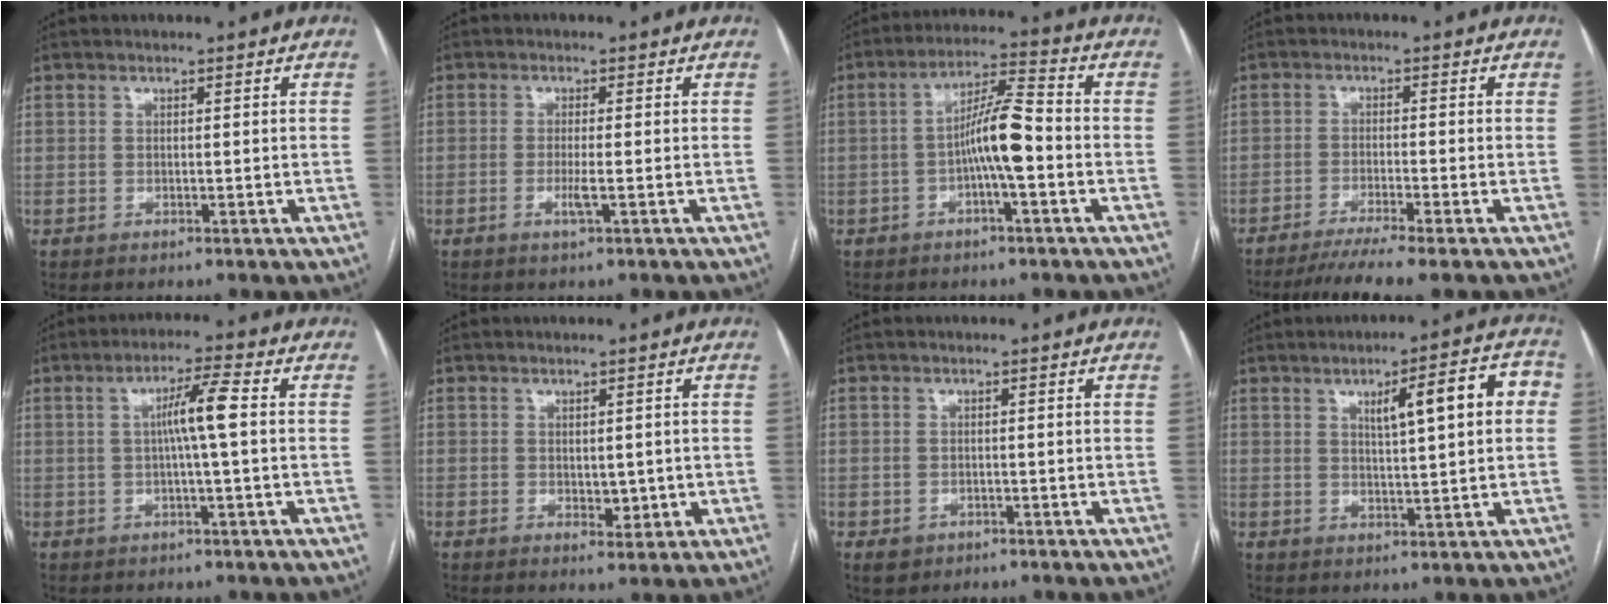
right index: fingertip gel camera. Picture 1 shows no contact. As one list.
[{"total": 2.3, "force": [-0.7, 0.0, 2.1], "torque": [-0.044, -0.005, -0.014]}, {"total": 8.1, "force": [-1.7, 0.9, 7.8], "torque": [-0.143, 0.021, -0.034]}, {"total": 7.7, "force": [-6.2, -1.1, 4.4], "torque": [-0.061, -0.020, -0.100]}, {"total": 5.6, "force": [0.4, -0.4, 5.5], "torque": [-0.098, 0.010, 0.008]}, {"total": 2.7, "force": [-0.1, 1.7, 2.0], "torque": [-0.024, -0.003, 0.006]}, {"total": 2.3, "force": [-1.1, 2.0, 0.4], "torque": [-0.002, 0.006, -0.011]}, {"total": 9.2, "force": [2.3, 1.4, 8.8], "torque": [-0.123, 0.022, 0.031]}]